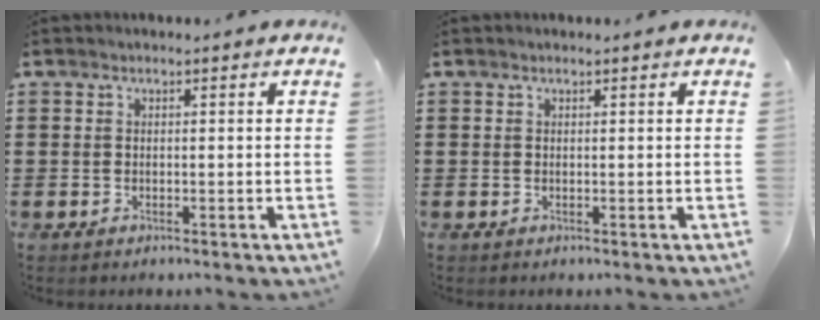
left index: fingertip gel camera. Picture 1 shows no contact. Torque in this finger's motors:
{"motor_torque": [-0.01, 0.01, -0.03, -0.04]}